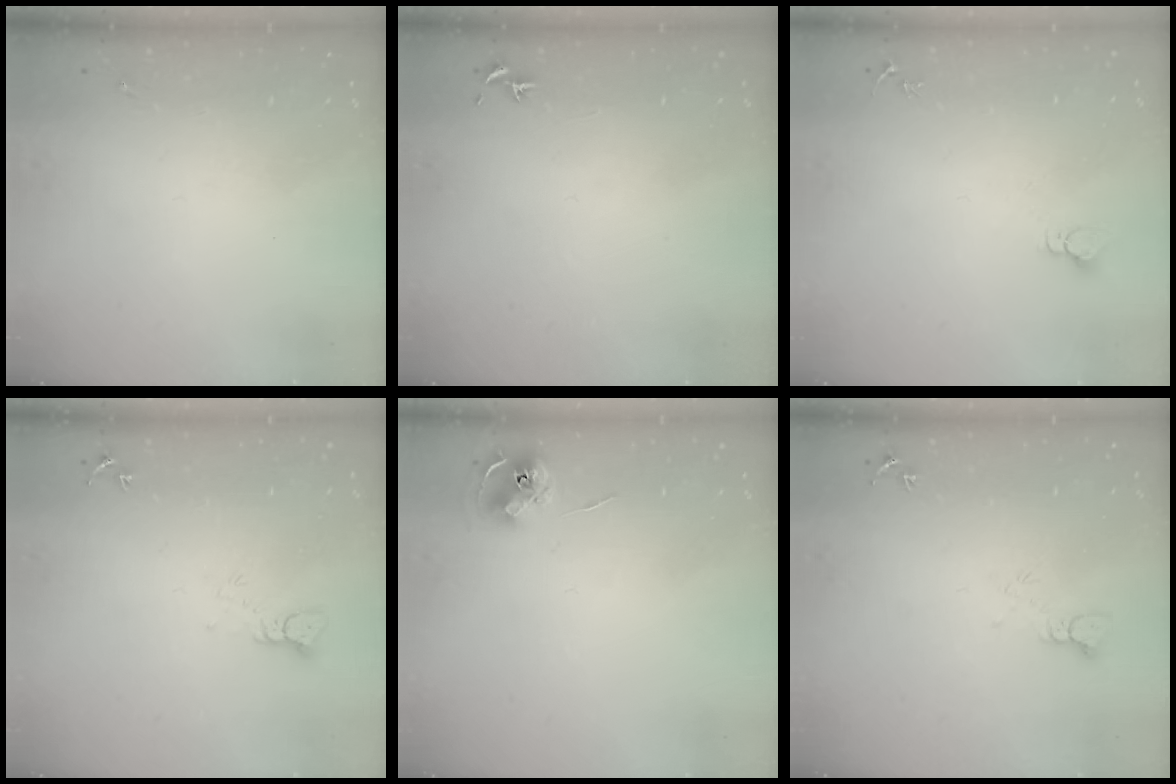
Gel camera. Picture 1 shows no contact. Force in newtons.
{"total": 0.8, "press": 0.7, "slide": 0.3}
{"total": 2.7, "press": 2.7, "slide": 0.2}
{"total": 3.5, "press": 3.5, "slide": 0.3}
{"total": 6.6, "press": 6.6, "slide": 0.3}
{"total": 3.9, "press": 3.8, "slide": 0.4}